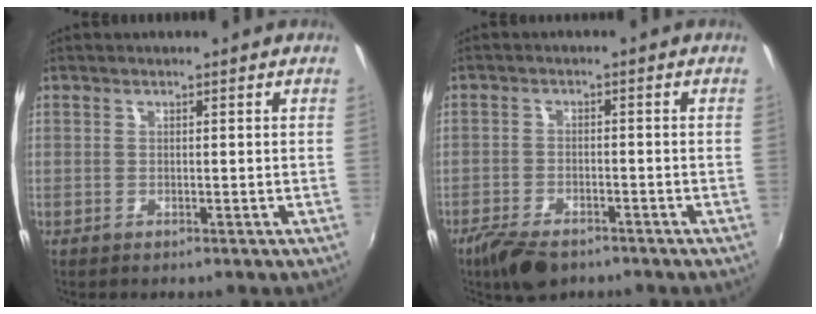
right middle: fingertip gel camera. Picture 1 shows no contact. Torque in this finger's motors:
{"motor_torque": [0.92, -0.72, 0.26, 0.08]}